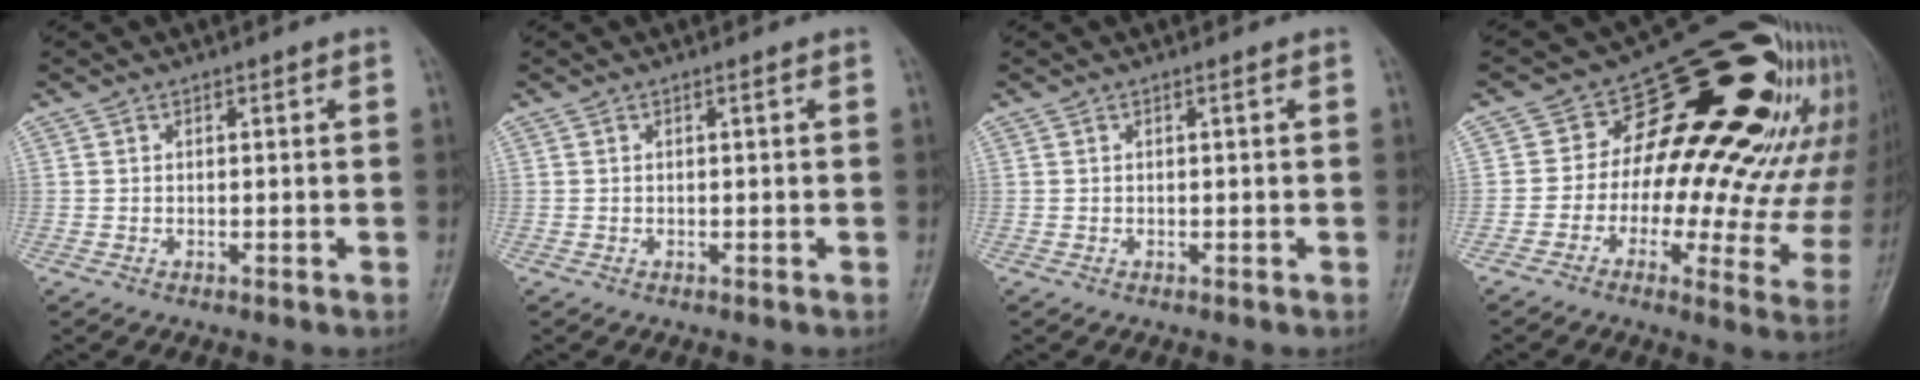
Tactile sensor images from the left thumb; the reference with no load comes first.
{"total": 0.0}
{"total": 0.0}
{"total": 26.3, "force": [10.5, 13.4, 20.0], "torque": [-0.234, 0.004, 0.141]}